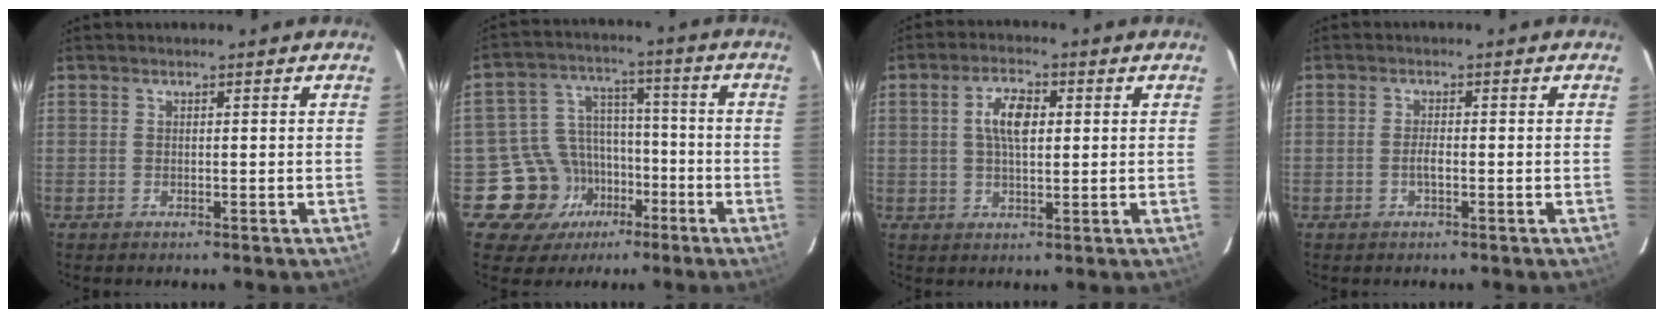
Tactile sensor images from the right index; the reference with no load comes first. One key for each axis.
{"total": 11.8, "fx": -6.2, "fy": 9.8, "fz": 2.1, "tx": -0.058, "ty": 0.045, "tz": -0.088}
{"total": 6.0, "fx": 1.2, "fy": 2.7, "fz": 5.3, "tx": -0.098, "ty": 0.012, "tz": 0.022}
{"total": 1.6, "fx": -0.6, "fy": 0.4, "fz": 1.4, "tx": -0.029, "ty": 0.000, "tz": -0.012}